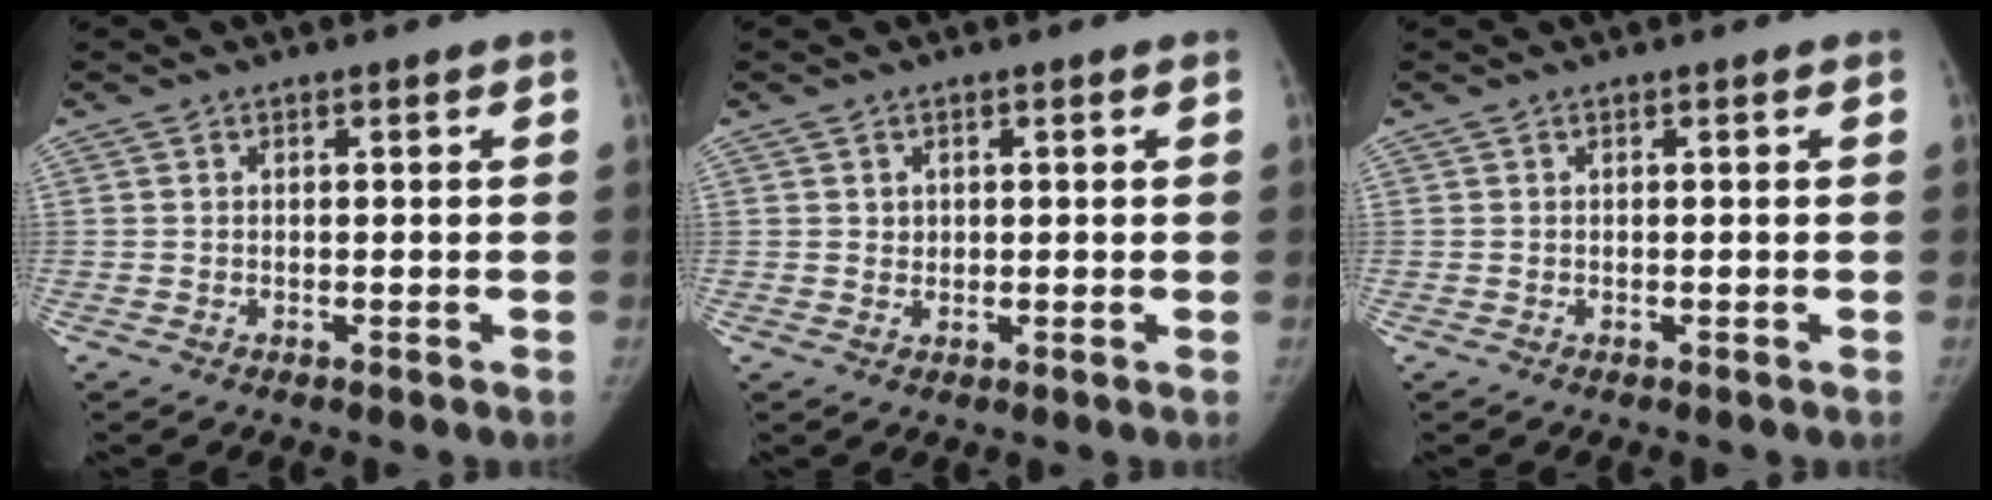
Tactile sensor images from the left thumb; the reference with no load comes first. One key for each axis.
{"total": 1.4, "fx": 0.5, "fy": 1.3, "fz": 0.2, "tx": 0.011, "ty": -0.001, "tz": 0.010}
{"total": 0.0}